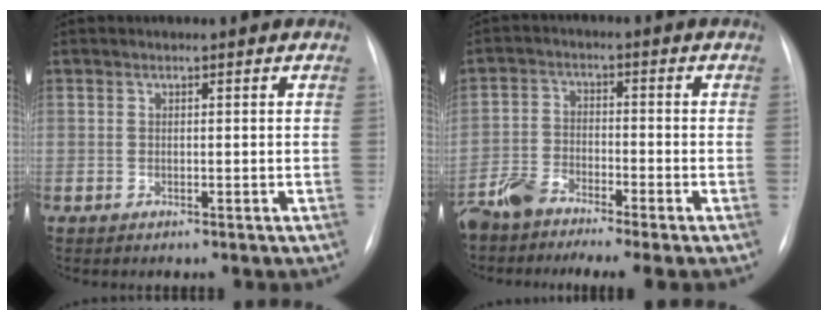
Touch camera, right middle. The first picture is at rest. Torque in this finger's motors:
{"motor_torque": [0.01, -0.26, 0.17, 0.03]}